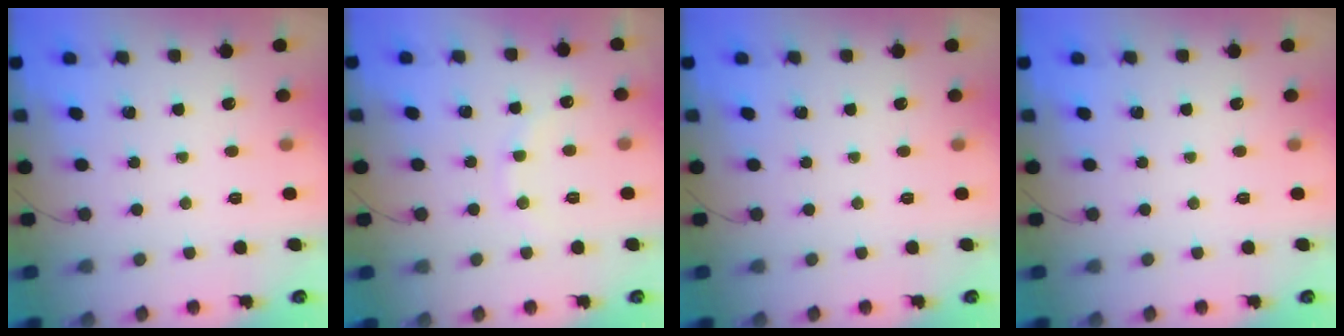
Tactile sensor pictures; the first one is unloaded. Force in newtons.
{"total": 8.1, "press": 7.9, "slide": 1.6}
{"total": 0.0}
{"total": 0.0}